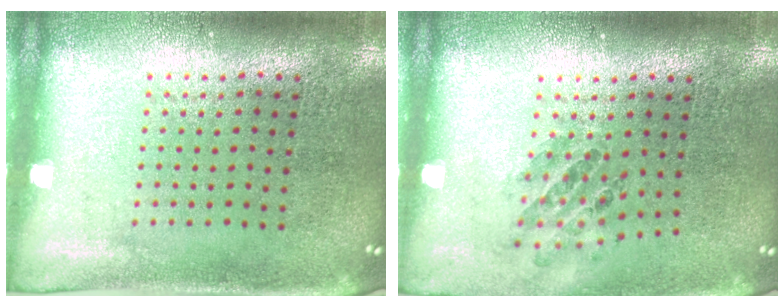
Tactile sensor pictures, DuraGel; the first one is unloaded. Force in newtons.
{"total": 0.8, "press": 0.8, "slide": 0.0}